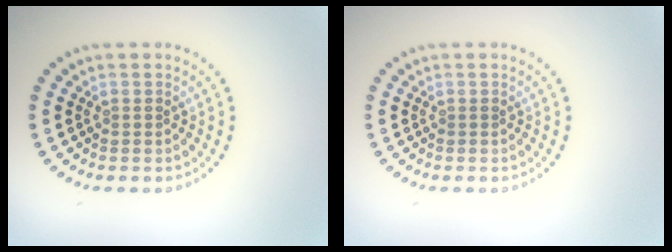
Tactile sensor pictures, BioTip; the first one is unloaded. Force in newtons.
{"total": 0.0}